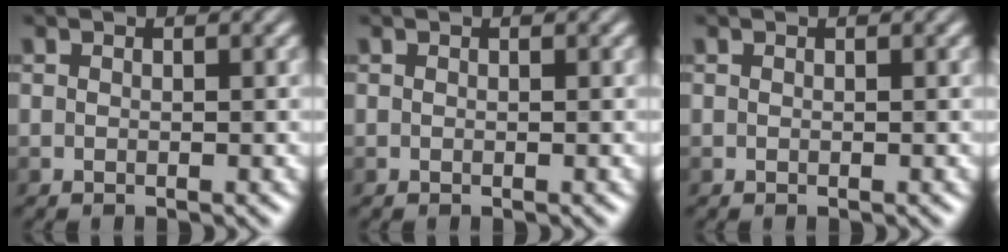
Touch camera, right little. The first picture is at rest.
{"total": 0.0}
{"total": 0.0}